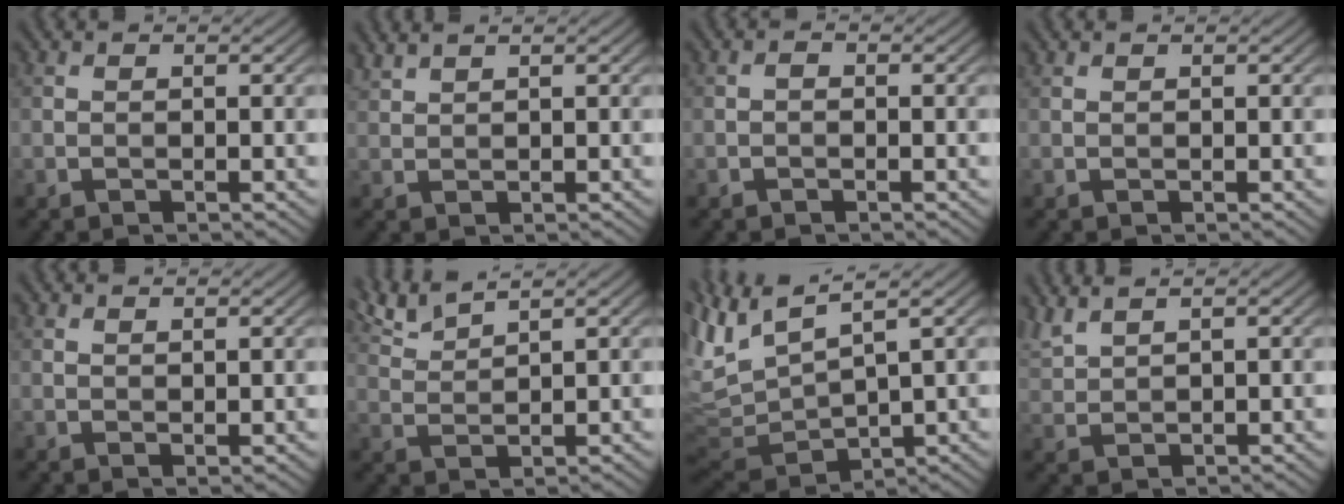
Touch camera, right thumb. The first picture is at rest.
{"total": 1.8, "force": [1.7, 0.2, 0.5], "torque": [-0.018, 0.007, 0.042]}
{"total": 0.7, "force": [-0.3, 0.4, 0.4], "torque": [-0.006, 0.002, -0.008]}
{"total": 0.5, "force": [0.5, 0.1, 0.0], "torque": [0.000, 0.003, 0.013]}
{"total": 1.0, "force": [0.9, 0.2, 0.4], "torque": [-0.012, -0.001, 0.017]}
{"total": 4.5, "force": [3.7, 0.6, 2.4], "torque": [-0.061, 0.011, 0.082]}
{"total": 9.3, "force": [4.4, 3.0, 7.6], "torque": [-0.196, 0.006, 0.087]}
{"total": 3.3, "force": [2.9, 0.5, 1.5], "torque": [-0.043, 0.010, 0.067]}